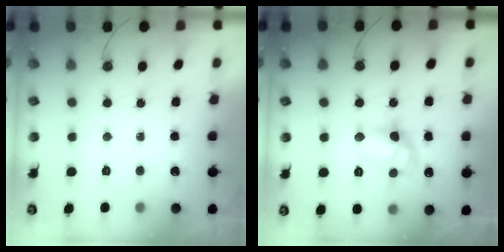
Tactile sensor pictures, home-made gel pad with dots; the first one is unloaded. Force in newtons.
{"total": 12.4, "press": 12.4, "slide": 1.0}